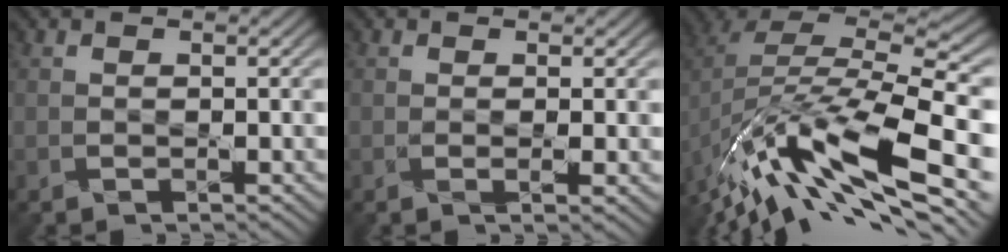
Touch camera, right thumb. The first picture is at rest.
{"total": 1.4, "force": [0.0, 0.1, 1.4], "torque": [-0.029, -0.003, -0.002]}
{"total": 16.2, "force": [-7.9, 6.3, 12.6], "torque": [-0.268, -0.006, -0.147]}